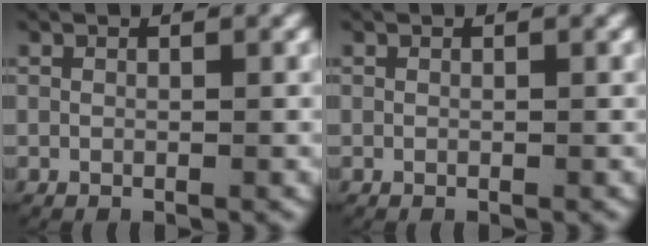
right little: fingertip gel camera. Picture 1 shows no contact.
{"total": 0.0}